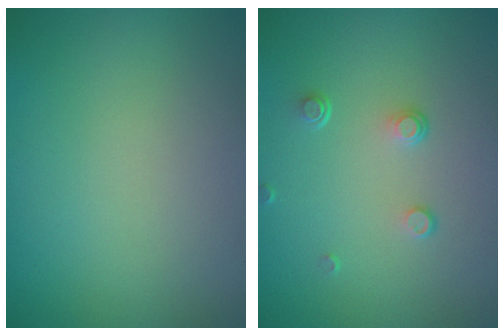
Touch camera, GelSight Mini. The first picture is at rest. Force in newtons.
{"total": 1.4, "press": 0.8, "slide": 1.2}